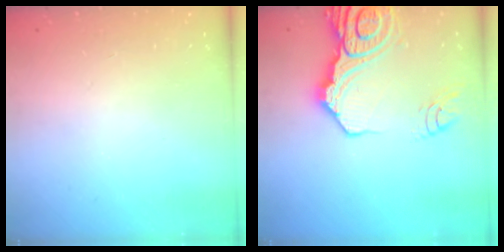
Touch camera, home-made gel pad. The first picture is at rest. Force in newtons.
{"total": 23.0, "press": 22.8, "slide": 3.1}